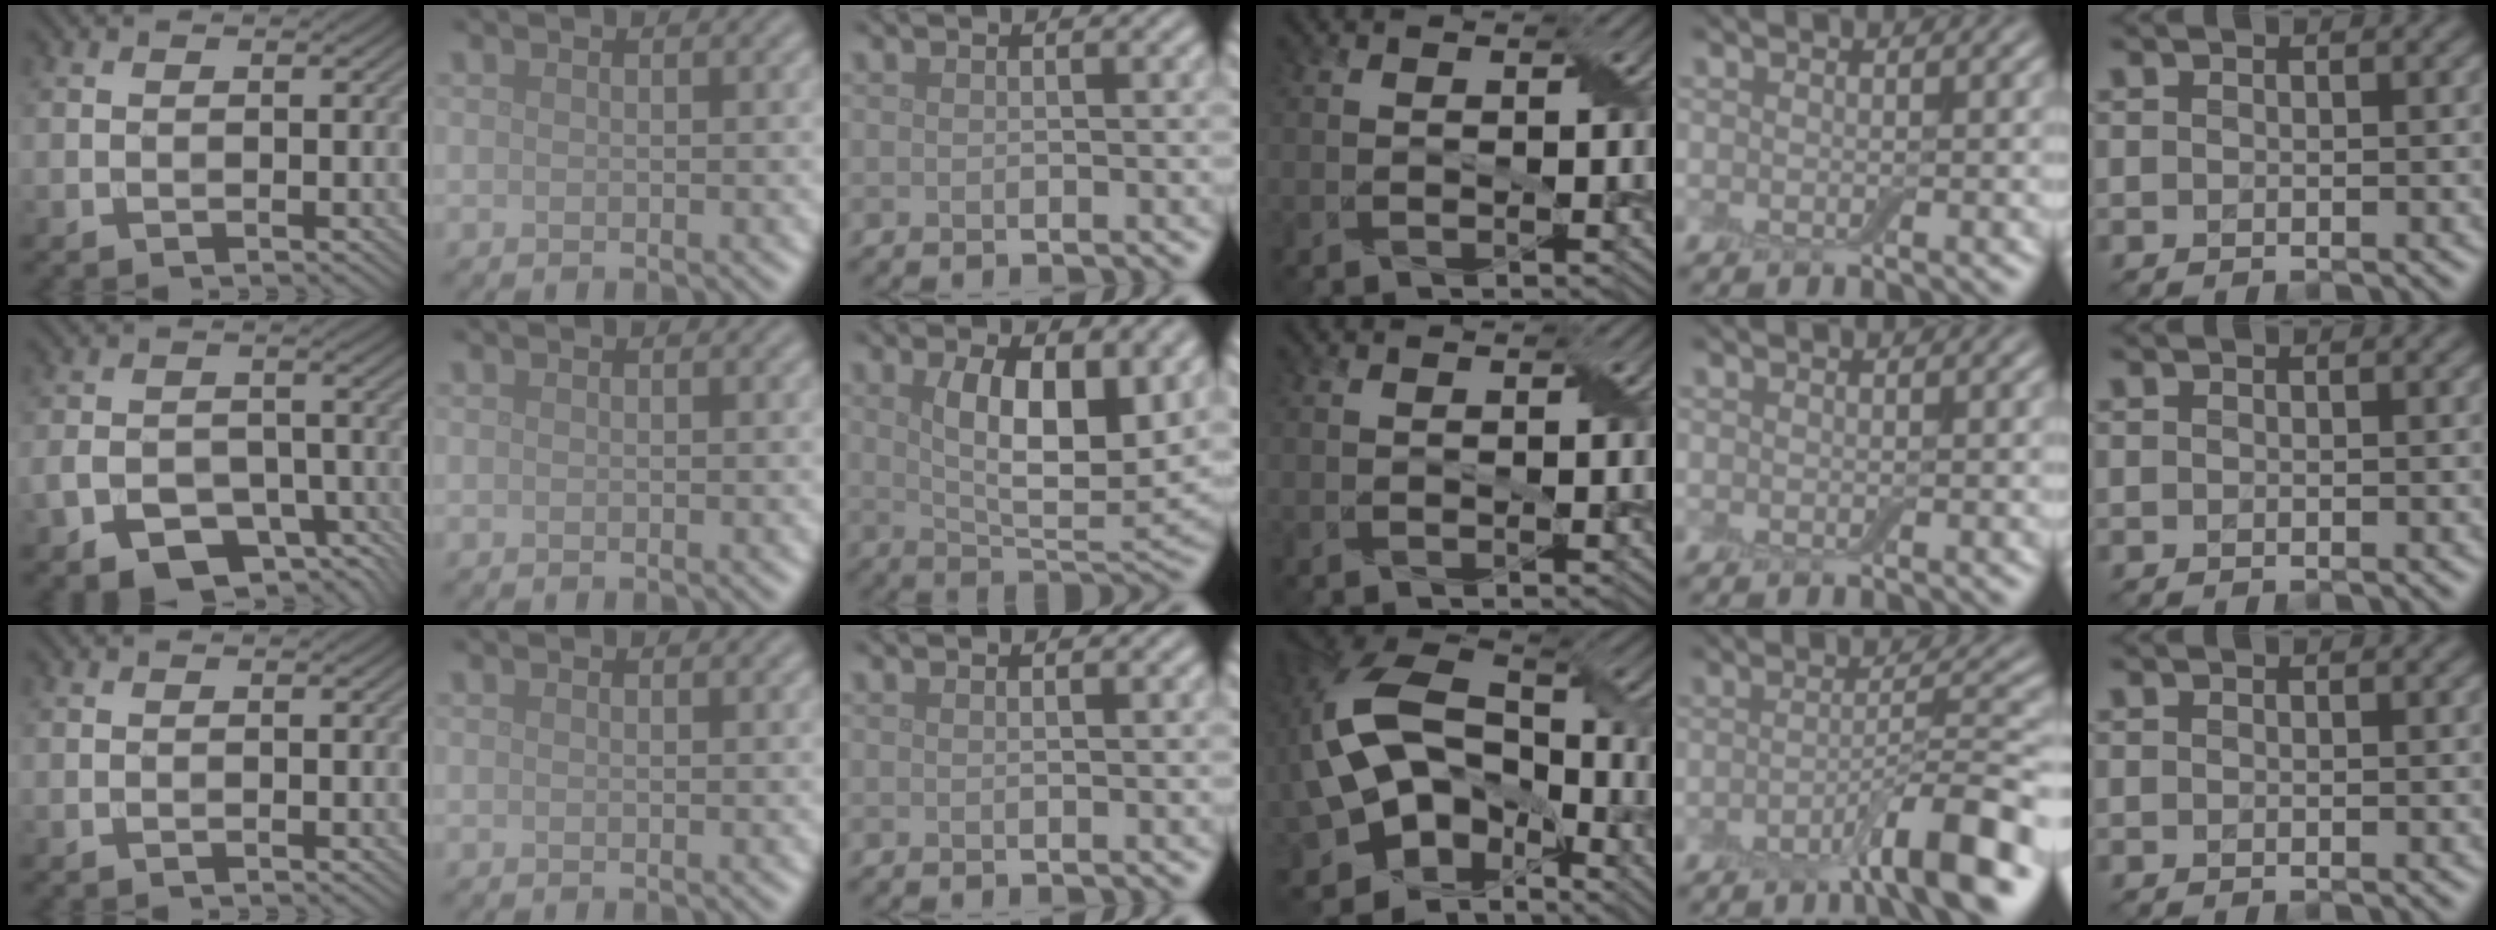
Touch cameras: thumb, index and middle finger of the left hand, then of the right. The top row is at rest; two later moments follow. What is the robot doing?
{"motion": "peel", "object": "aluminum foil"}